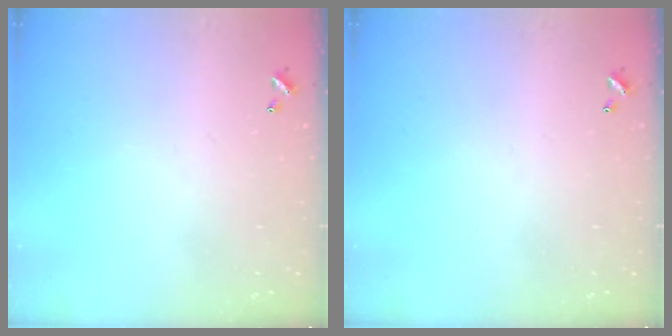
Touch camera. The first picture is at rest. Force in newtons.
{"total": 0.0}